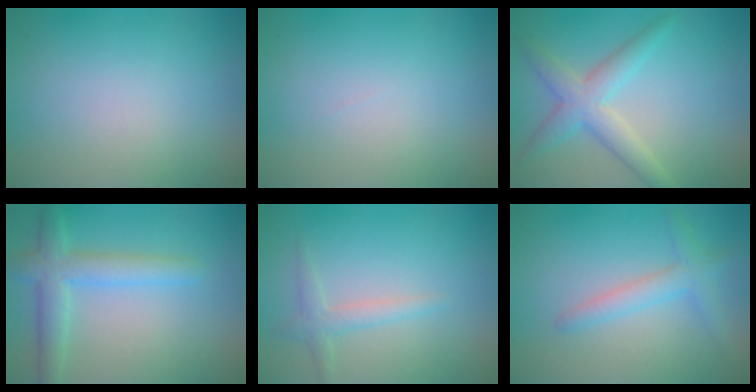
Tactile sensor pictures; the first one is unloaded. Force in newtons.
{"total": 0.0}
{"total": 3.8, "press": 3.8, "slide": 0.0}
{"total": 2.9, "press": 2.9, "slide": 0.1}
{"total": 1.6, "press": 1.6, "slide": 0.1}
{"total": 2.4, "press": 2.4, "slide": 0.1}